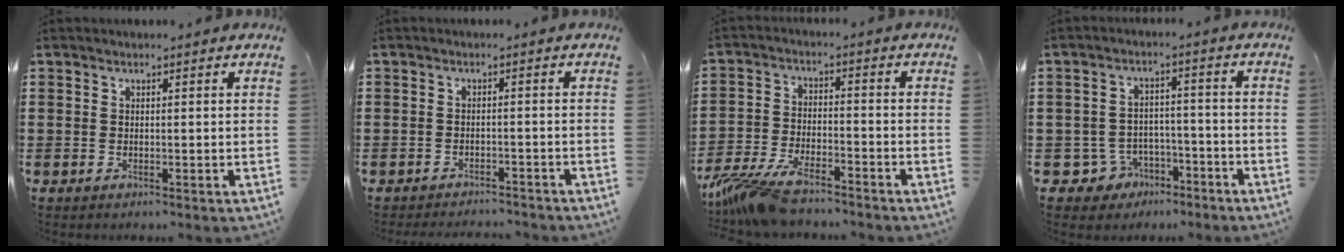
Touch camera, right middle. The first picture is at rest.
{"total": 2.3, "force": [-2.3, 0.1, -0.2], "torque": [-0.004, -0.002, -0.050]}
{"total": 7.9, "force": [-6.7, 1.7, 3.8], "torque": [-0.095, -0.002, -0.133]}
{"total": 4.8, "force": [-3.7, 3.0, 0.8], "torque": [-0.037, 0.010, -0.077]}